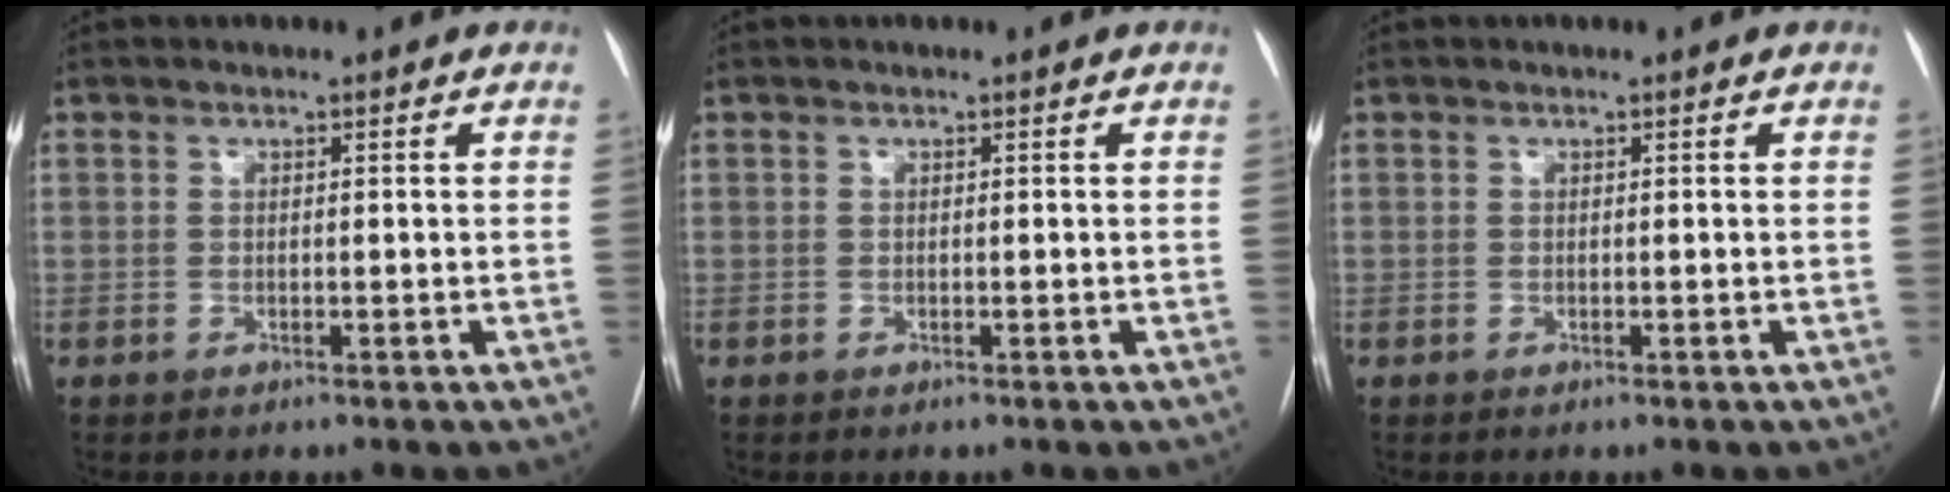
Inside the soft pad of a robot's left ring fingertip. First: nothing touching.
{"total": 0.0}
{"total": 0.0}